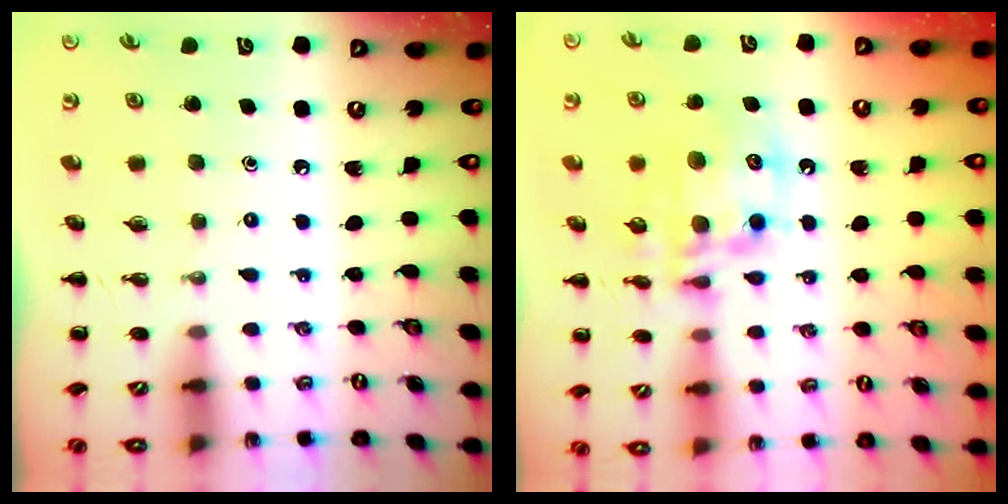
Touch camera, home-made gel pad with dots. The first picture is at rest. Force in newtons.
{"total": 13.2, "press": 12.8, "slide": 3.3}